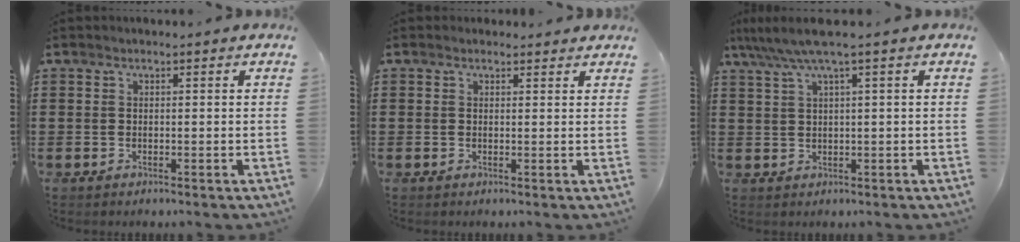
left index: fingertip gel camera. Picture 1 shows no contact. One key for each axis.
{"total": 1.1, "fx": 0.9, "fy": 0.6, "fz": 0.1, "tx": -0.004, "ty": 0.005, "tz": 0.018}
{"total": 3.8, "fx": 1.9, "fy": -0.4, "fz": 3.3, "tx": -0.075, "ty": -0.007, "tz": 0.030}